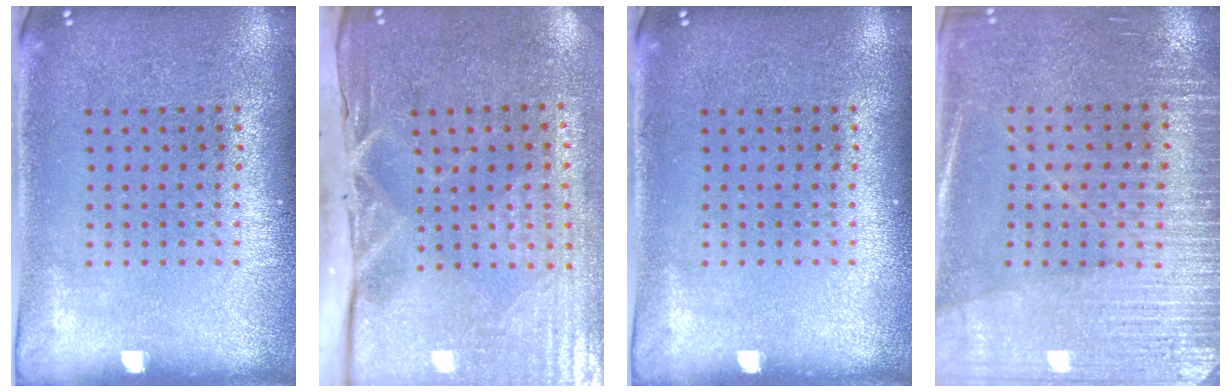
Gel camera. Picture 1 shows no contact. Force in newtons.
{"total": 5.0, "press": 4.2, "slide": 2.7}
{"total": 0.0}
{"total": 3.0, "press": 2.9, "slide": 0.7}